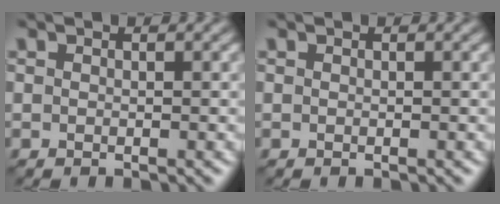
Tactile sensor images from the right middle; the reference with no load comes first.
{"total": 0.0}